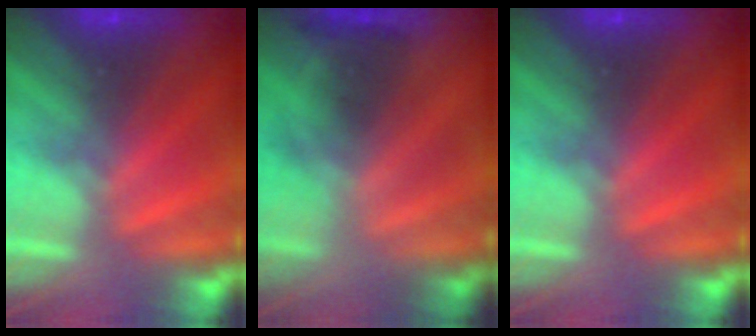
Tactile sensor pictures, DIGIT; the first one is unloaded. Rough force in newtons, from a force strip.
{"total": 2.3}
{"total": 0.0}